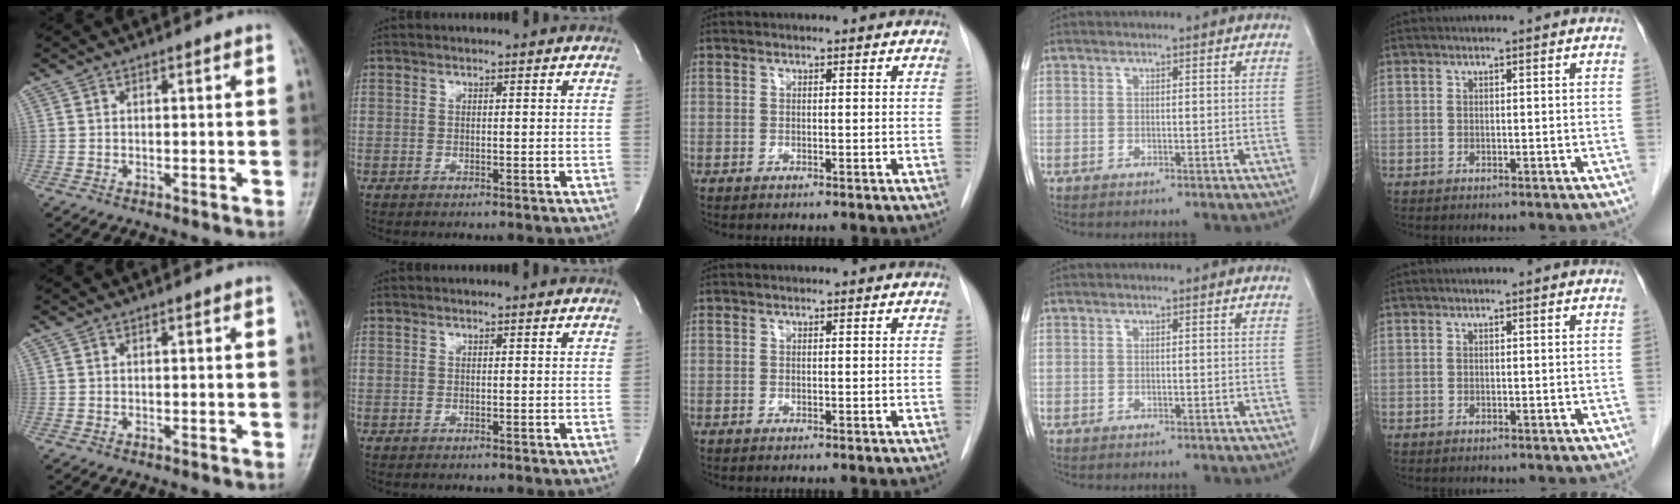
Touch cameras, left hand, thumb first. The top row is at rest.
{}